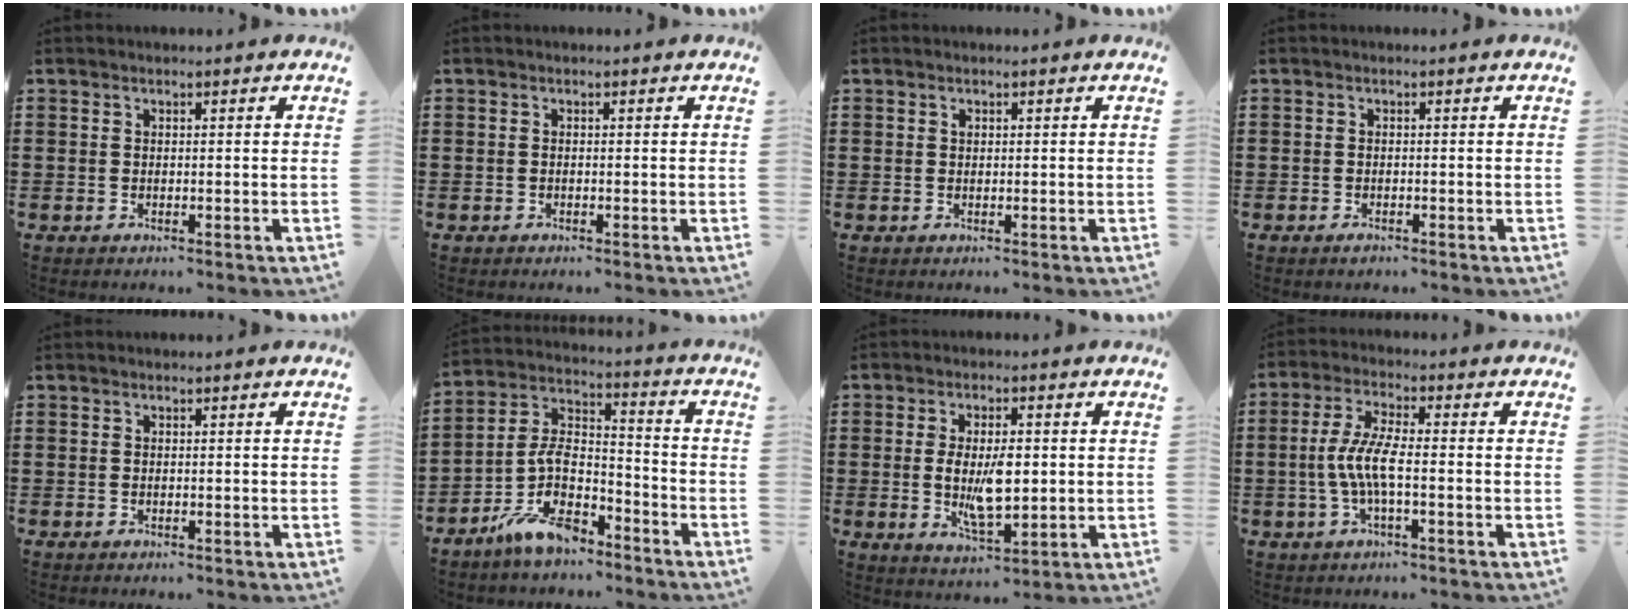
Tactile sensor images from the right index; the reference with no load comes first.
{"total": 0.0}
{"total": 0.6, "force": [0.2, 0.4, 0.3], "torque": [-0.008, 0.000, 0.005]}
{"total": 0.6, "force": [-0.4, 0.1, 0.3], "torque": [-0.009, -0.004, -0.007]}
{"total": 0.0}
{"total": 8.6, "force": [-5.6, 4.1, 5.1], "torque": [-0.122, -0.003, -0.114]}
{"total": 6.8, "force": [0.0, 2.8, 6.2], "torque": [-0.119, -0.002, -0.006]}
{"total": 5.8, "force": [-1.2, 1.3, 5.6], "torque": [-0.133, -0.009, -0.033]}